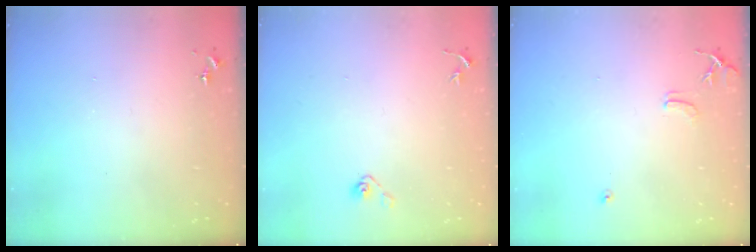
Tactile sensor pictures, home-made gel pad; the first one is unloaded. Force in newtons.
{"total": 4.0, "press": 3.6, "slide": 1.8}
{"total": 7.9, "press": 7.9, "slide": 0.7}